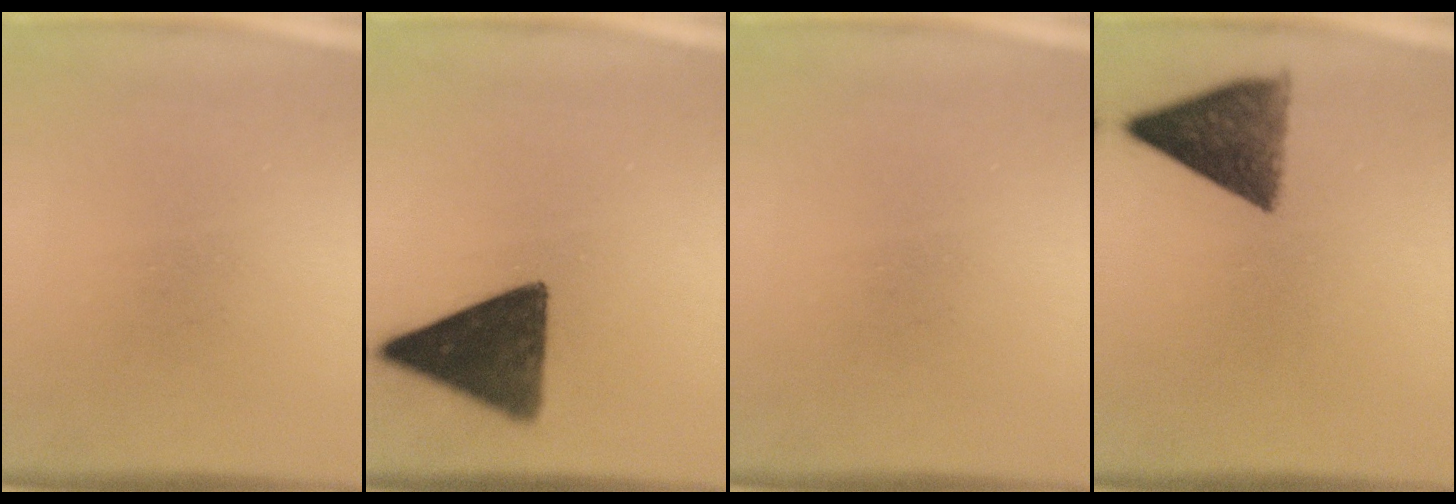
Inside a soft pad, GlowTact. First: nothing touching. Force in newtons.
{"total": 13.3}
{"total": 0.0}
{"total": 9.2}